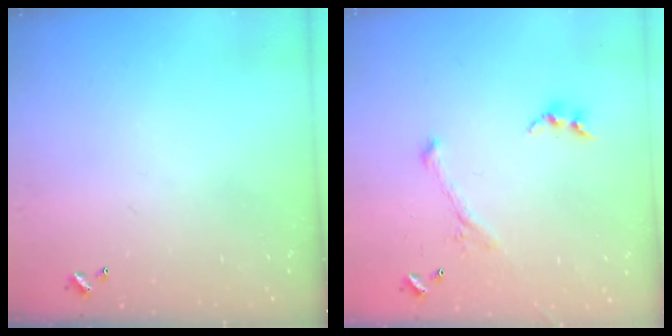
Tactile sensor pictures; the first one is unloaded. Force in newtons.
{"total": 2.8, "press": 2.6, "slide": 0.9}